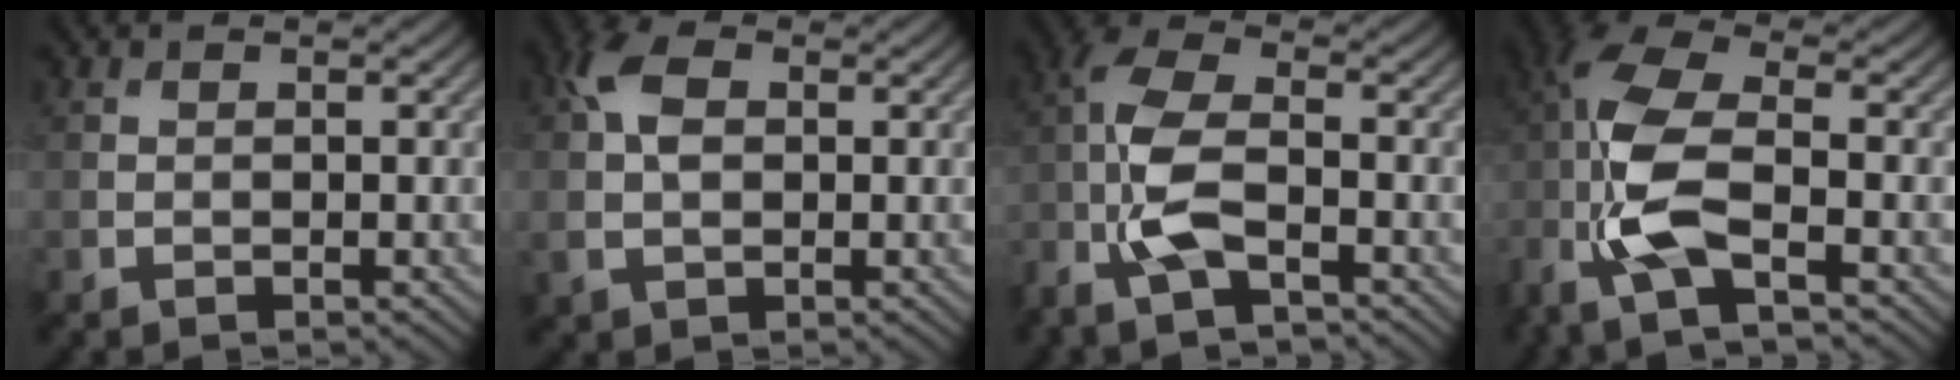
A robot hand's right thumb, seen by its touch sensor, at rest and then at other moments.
{"total": 5.2, "force": [0.8, 3.3, 3.9], "torque": [-0.095, 0.007, 0.007]}
{"total": 7.5, "force": [-3.3, 3.0, 6.1], "torque": [-0.143, 0.005, -0.080]}
{"total": 10.7, "force": [-4.0, 4.1, 9.0], "torque": [-0.206, 0.000, -0.091]}